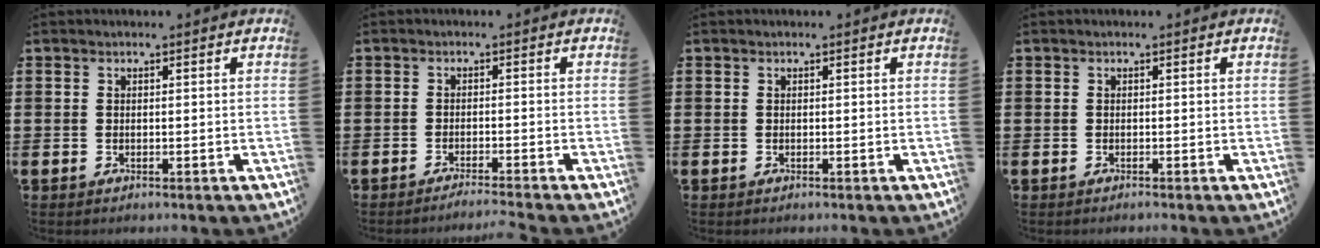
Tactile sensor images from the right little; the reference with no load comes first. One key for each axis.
{"total": 1.4, "fx": -1.3, "fy": -0.3, "fz": 0.4, "tx": -0.004, "ty": 0.000, "tz": -0.026}
{"total": 0.0}
{"total": 0.0}